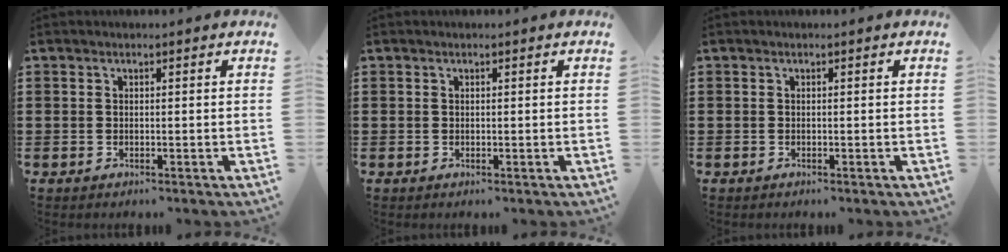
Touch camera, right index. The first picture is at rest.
{"total": 0.0}
{"total": 0.0}